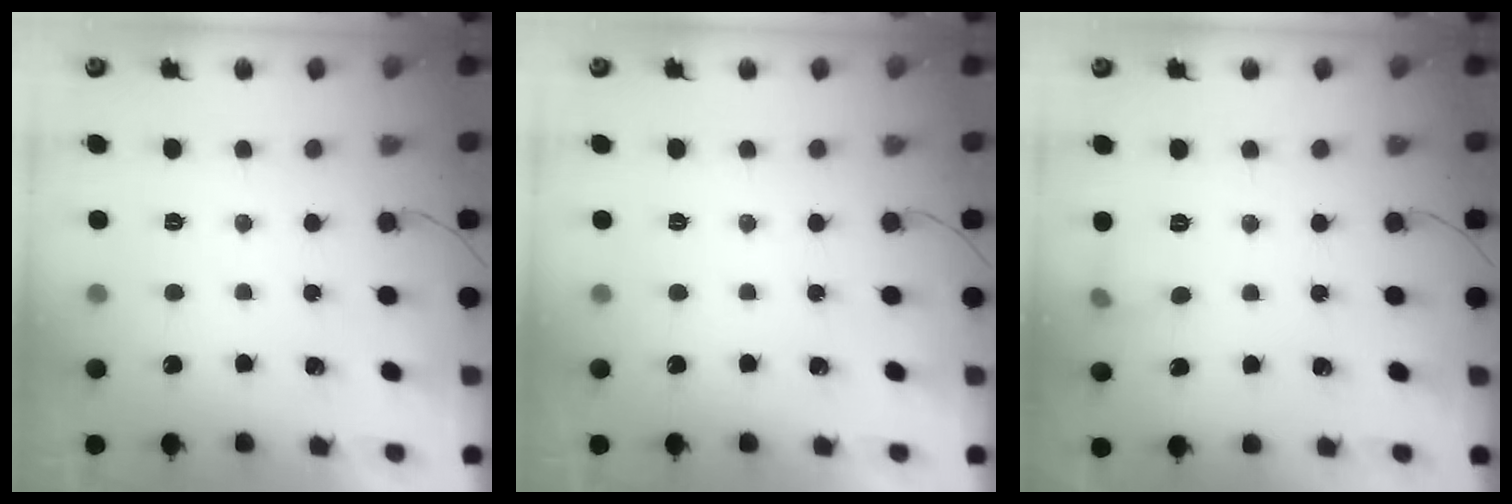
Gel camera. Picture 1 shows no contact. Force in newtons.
{"total": 0.0}
{"total": 5.7, "press": 5.5, "slide": 1.6}